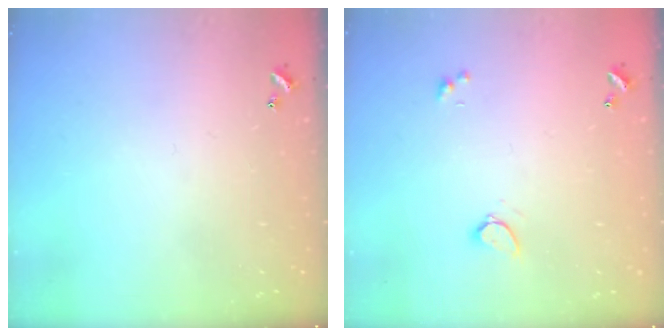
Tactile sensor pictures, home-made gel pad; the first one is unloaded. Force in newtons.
{"total": 0.6, "press": 0.6, "slide": 0.2}